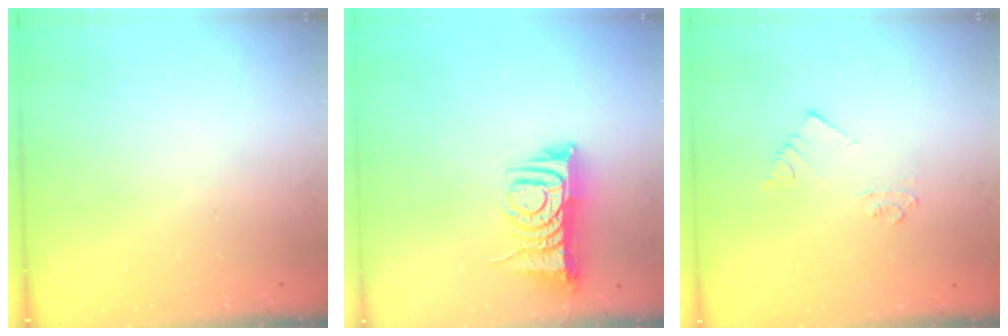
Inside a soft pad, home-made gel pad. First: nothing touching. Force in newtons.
{"total": 9.0, "press": 8.9, "slide": 1.0}
{"total": 2.5, "press": 2.5, "slide": 0.2}